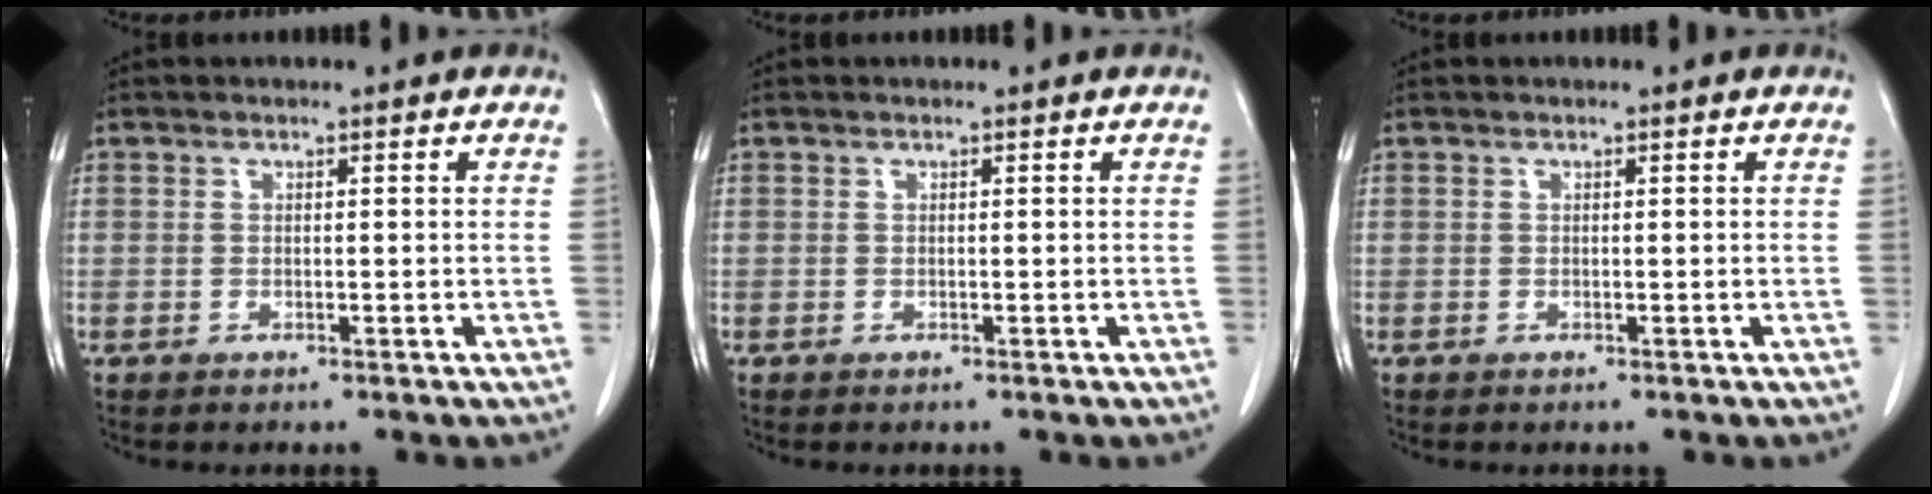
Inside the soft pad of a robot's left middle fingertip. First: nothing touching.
{"total": 0.0}
{"total": 0.0}